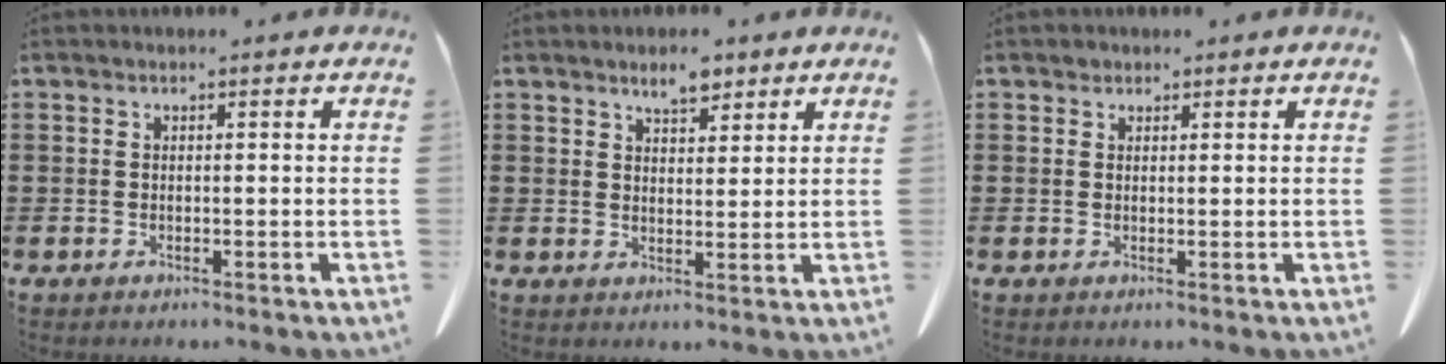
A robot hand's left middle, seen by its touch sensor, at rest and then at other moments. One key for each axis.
{"total": 3.7, "fx": 3.2, "fy": 1.3, "fz": 1.5, "tx": -0.027, "ty": -0.005, "tz": 0.058}
{"total": 0.8, "fx": 0.7, "fy": 0.4, "fz": 0.0, "tx": -0.003, "ty": 0.000, "tz": 0.014}